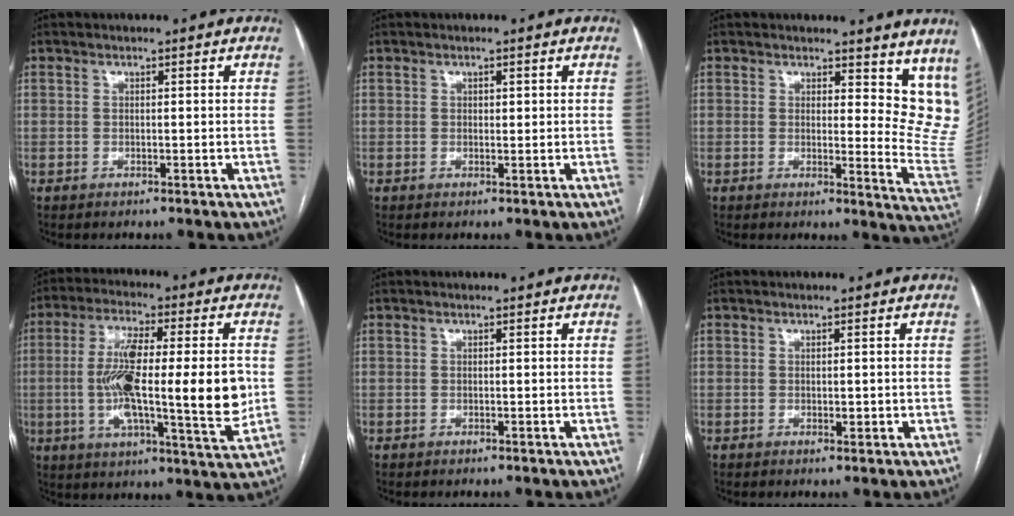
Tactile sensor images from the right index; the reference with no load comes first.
{"total": 0.9, "force": [0.3, 0.5, 0.7], "torque": [-0.008, -0.001, 0.005]}
{"total": 1.5, "force": [1.2, 0.5, 0.7], "torque": [-0.007, -0.002, 0.010]}
{"total": 19.1, "force": [-0.6, 3.3, 18.8], "torque": [-0.311, -0.001, -0.010]}
{"total": 0.0}
{"total": 1.2, "force": [-0.1, 0.7, 1.0], "torque": [-0.011, -0.001, 0.001]}